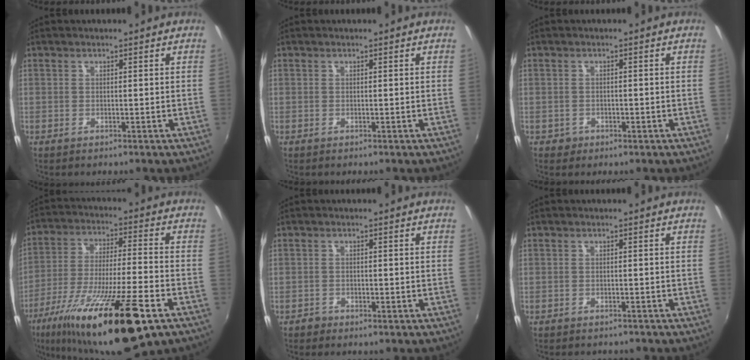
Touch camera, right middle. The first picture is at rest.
{"total": 0.0}
{"total": 1.5, "force": [-0.5, 1.4, 0.4], "torque": [-0.010, -0.004, -0.008]}
{"total": 24.4, "force": [-14.5, 3.9, 19.2], "torque": [-0.351, -0.055, -0.246]}
{"total": 0.9, "force": [-0.8, 0.4, 0.0], "torque": [-0.001, -0.002, -0.017]}
{"total": 1.8, "force": [-1.7, 0.4, 0.4], "torque": [-0.014, -0.009, -0.026]}